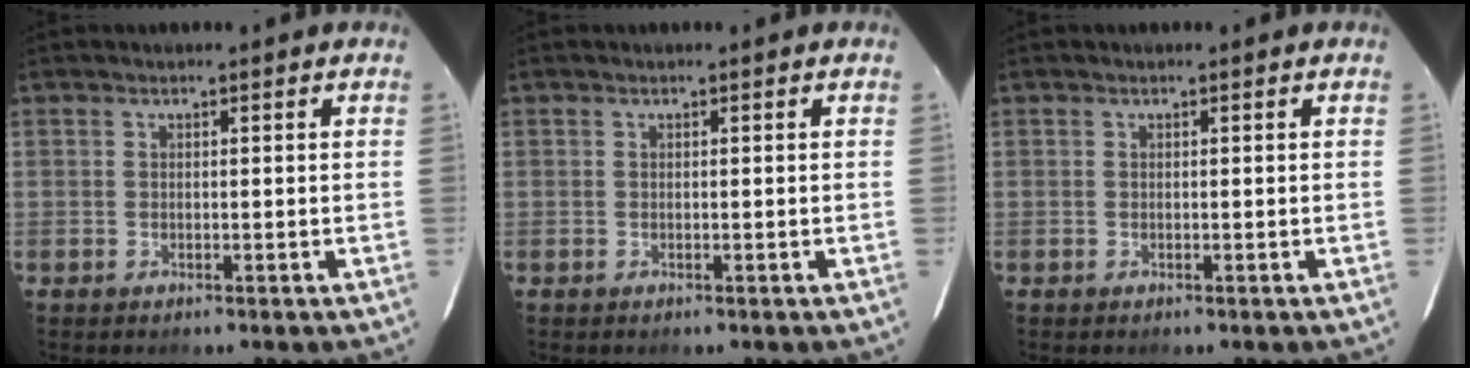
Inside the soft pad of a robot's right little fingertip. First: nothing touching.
{"total": 0.0}
{"total": 0.0}